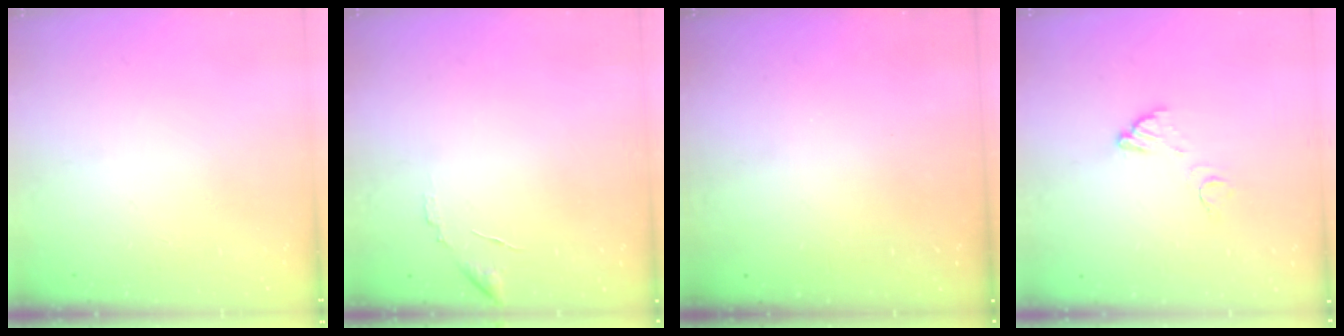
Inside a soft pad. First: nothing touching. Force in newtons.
{"total": 5.7, "press": 5.7, "slide": 0.3}
{"total": 3.0, "press": 3.0, "slide": 0.1}
{"total": 3.6, "press": 3.6, "slide": 0.3}